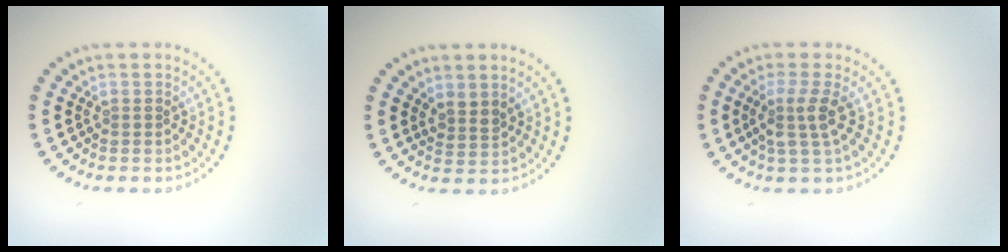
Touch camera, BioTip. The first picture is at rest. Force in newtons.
{"total": 1.6, "press": 1.3, "slide": 0.9}
{"total": 2.7, "press": 2.2, "slide": 1.6}